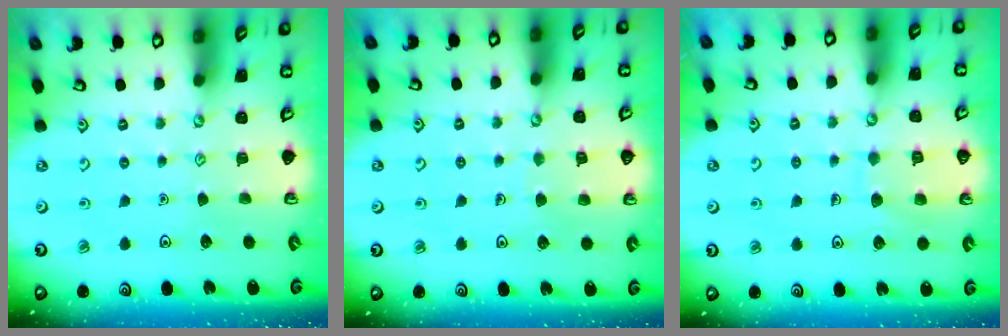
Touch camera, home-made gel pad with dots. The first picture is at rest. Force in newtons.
{"total": 4.6, "press": 4.6, "slide": 0.4}
{"total": 7.8, "press": 7.7, "slide": 0.6}